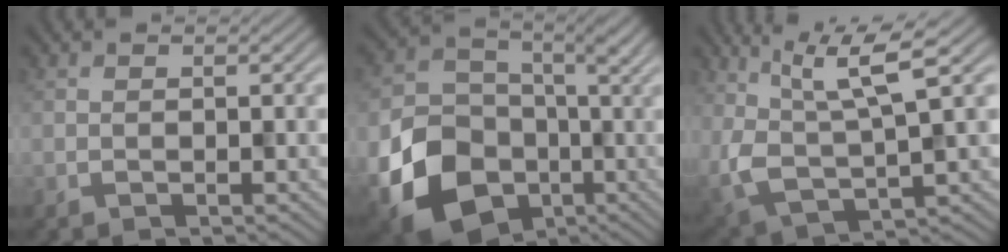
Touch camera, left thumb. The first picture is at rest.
{"total": 17.1, "force": [-6.8, 13.6, 7.7], "torque": [-0.173, -0.050, -0.117]}
{"total": 8.3, "force": [3.9, 2.5, 6.9], "torque": [-0.156, 0.007, 0.080]}